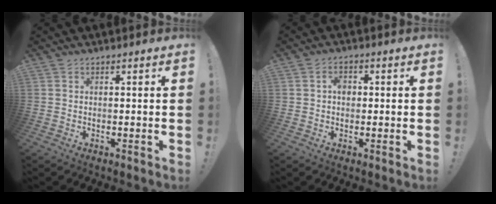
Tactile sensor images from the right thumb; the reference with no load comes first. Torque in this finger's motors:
{"motor_torque": [0.04, -0.03, 0.05, 0.09, 0.00]}